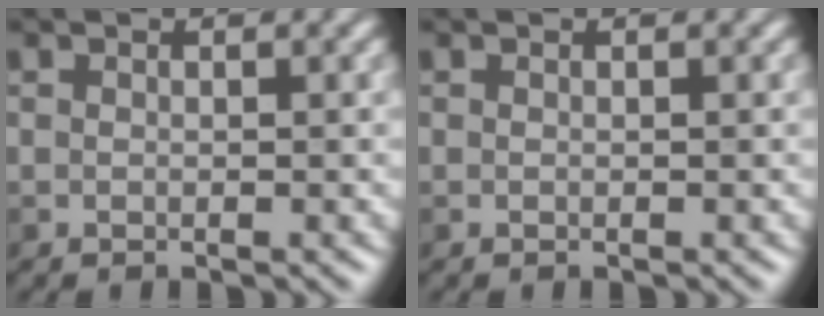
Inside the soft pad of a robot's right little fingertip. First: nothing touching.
{"total": 0.0}